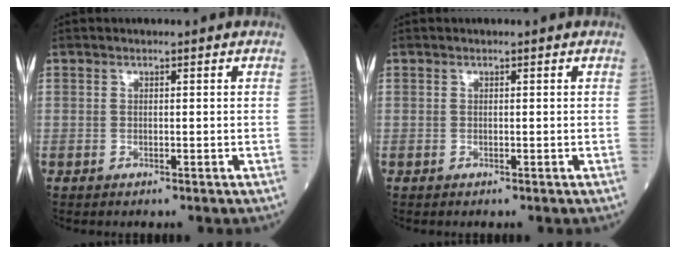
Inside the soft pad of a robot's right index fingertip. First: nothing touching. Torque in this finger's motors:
{"motor_torque": [0.03, 0.03, 0.00, -0.01]}